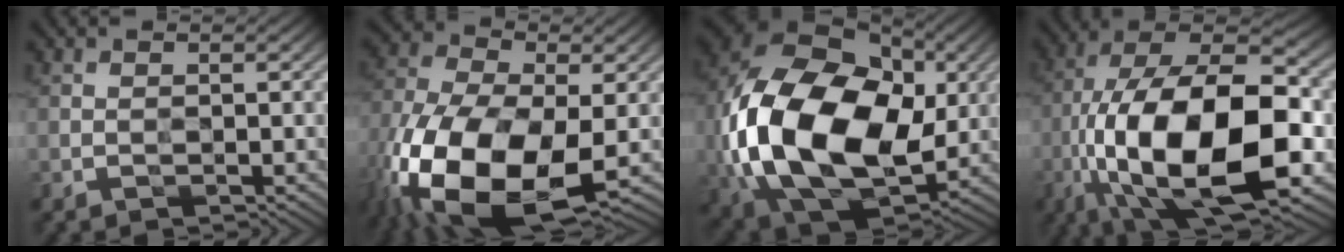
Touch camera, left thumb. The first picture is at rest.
{"total": 19.5, "force": [-7.2, 10.6, 14.7], "torque": [-0.334, -0.042, -0.122]}
{"total": 23.0, "force": [-0.8, 15.8, 16.8], "torque": [-0.430, -0.031, 0.008]}
{"total": 21.3, "force": [-5.4, 9.7, 18.2], "torque": [-0.362, -0.011, -0.083]}